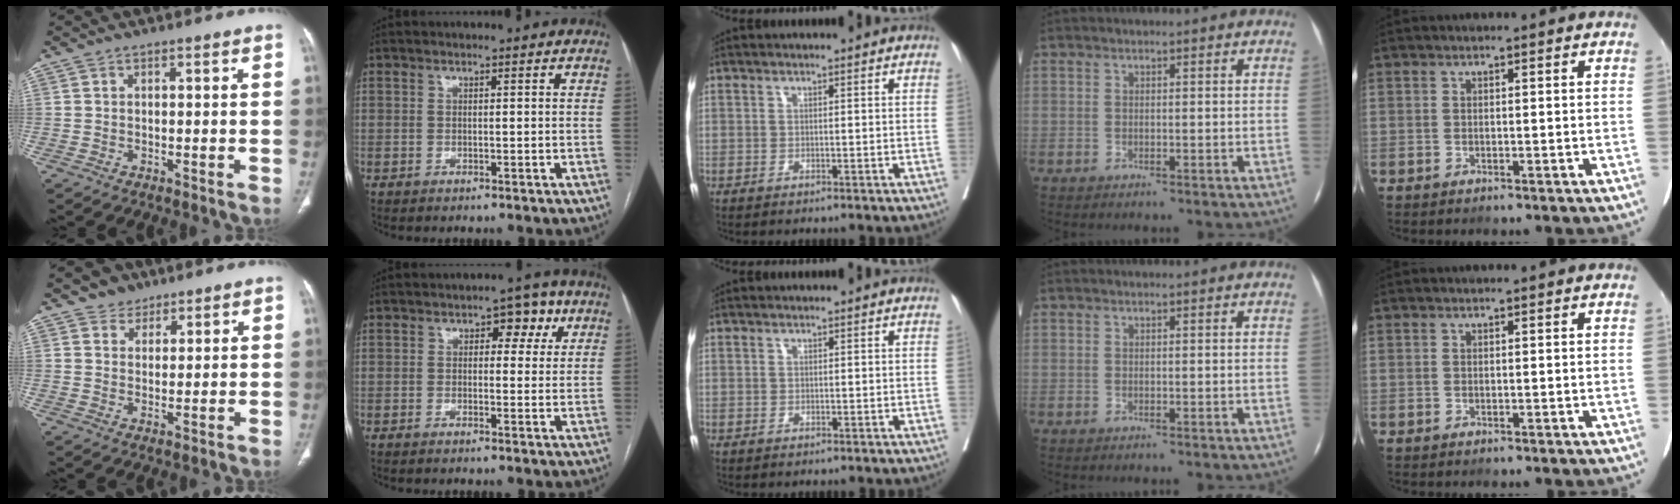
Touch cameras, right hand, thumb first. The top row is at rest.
{"thumb": {"total": 3.9, "force": [2.7, 2.9, 0.4], "torque": [0.013, -0.015, 0.040]}, "index": {"total": 4.8, "force": [1.7, 2.7, 3.6], "torque": [-0.042, 0.023, 0.017]}}